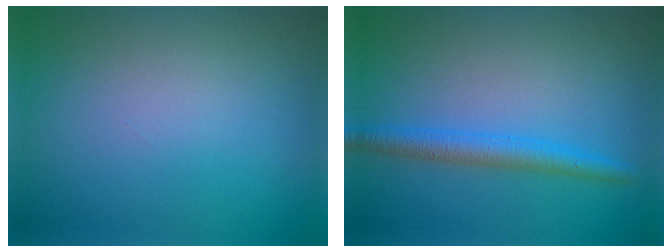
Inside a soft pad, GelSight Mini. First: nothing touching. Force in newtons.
{"total": 2.7, "press": 2.7, "slide": 0.1}